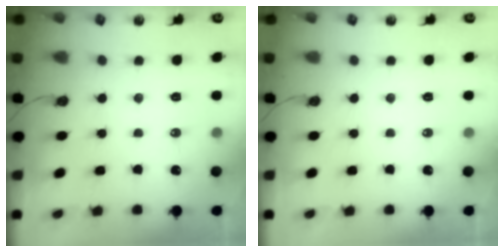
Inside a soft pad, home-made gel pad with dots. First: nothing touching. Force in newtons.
{"total": 0.0}